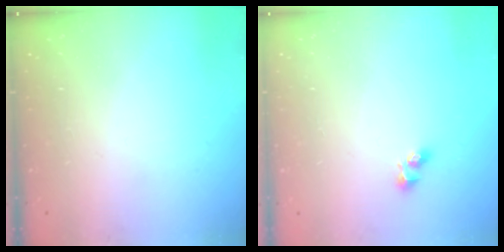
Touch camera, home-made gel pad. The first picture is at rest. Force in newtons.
{"total": 2.7, "press": 2.5, "slide": 1.0}